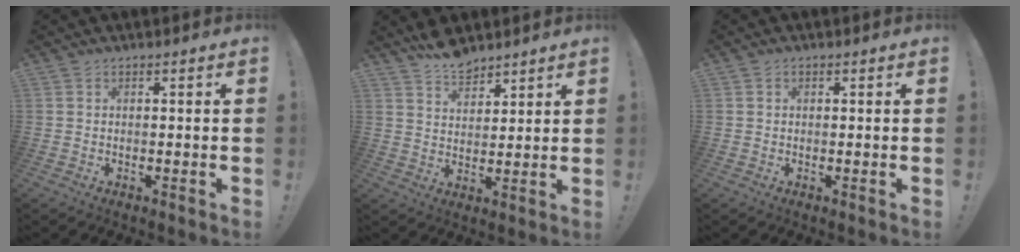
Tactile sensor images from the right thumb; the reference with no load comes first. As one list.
[{"total": 7.7, "force": [6.8, 2.8, 2.1], "torque": [-0.031, -0.049, 0.128]}, {"total": 0.5, "force": [0.2, 0.4, 0.2], "torque": [0.000, 0.000, 0.002]}]